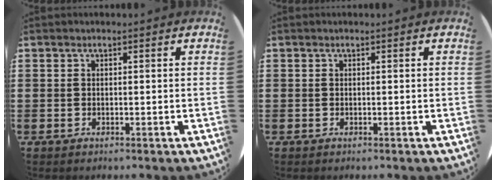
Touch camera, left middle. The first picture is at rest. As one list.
[{"total": 0.0}]